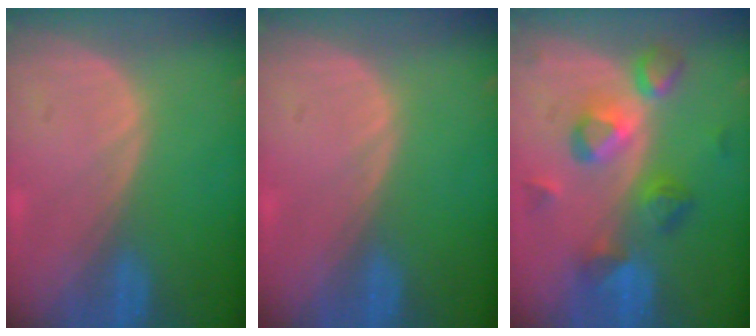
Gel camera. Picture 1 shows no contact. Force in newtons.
{"total": 0.0}
{"total": 7.6, "press": 7.5, "slide": 0.6}